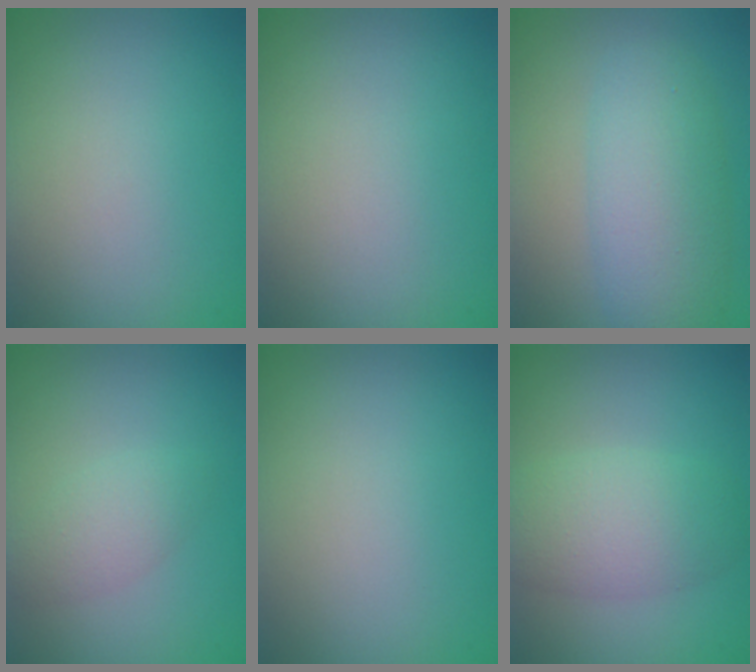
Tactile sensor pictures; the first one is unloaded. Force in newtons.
{"total": 0.0}
{"total": 5.8, "press": 5.8, "slide": 0.2}
{"total": 2.0, "press": 2.0, "slide": 0.1}
{"total": 0.0}
{"total": 4.3, "press": 4.3, "slide": 0.2}